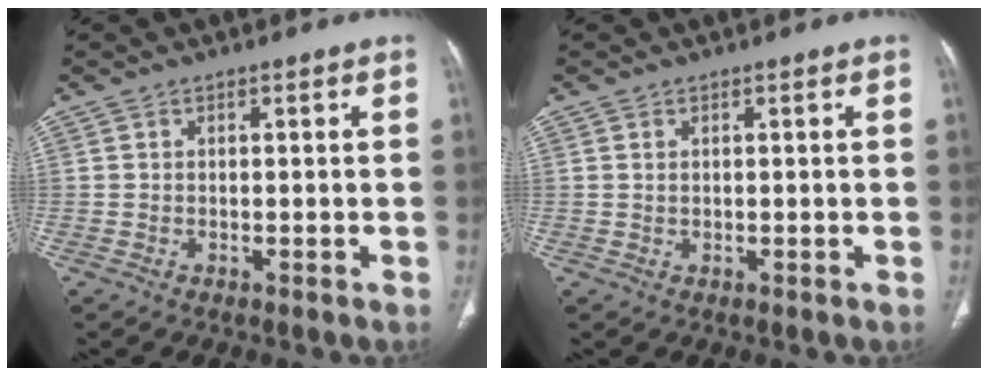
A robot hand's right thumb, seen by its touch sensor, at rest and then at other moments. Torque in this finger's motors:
{"motor_torque": [-0.08, -0.25, -0.28, 0.13, -0.03]}